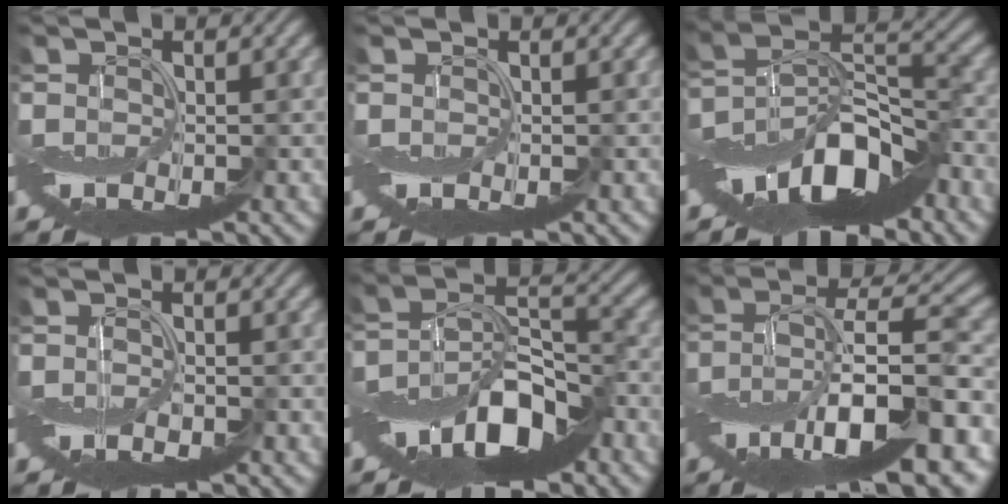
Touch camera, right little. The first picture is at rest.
{"total": 0.0}
{"total": 11.2, "force": [-6.8, 4.2, 7.9], "torque": [-0.129, 0.014, -0.133]}
{"total": 1.0, "force": [-0.6, 0.1, 0.7], "torque": [-0.016, -0.003, -0.013]}
{"total": 9.6, "force": [-5.3, 3.8, 7.0], "torque": [-0.121, 0.011, -0.103]}
{"total": 12.9, "force": [-4.6, 4.6, 11.1], "torque": [-0.195, 0.015, -0.080]}